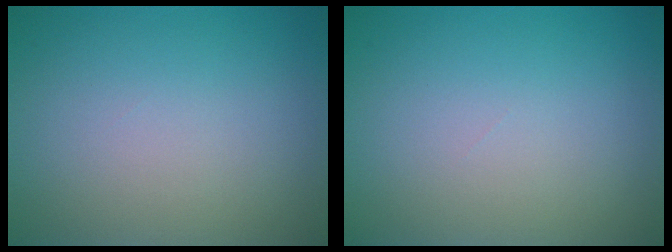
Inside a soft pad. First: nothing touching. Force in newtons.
{"total": 0.0}